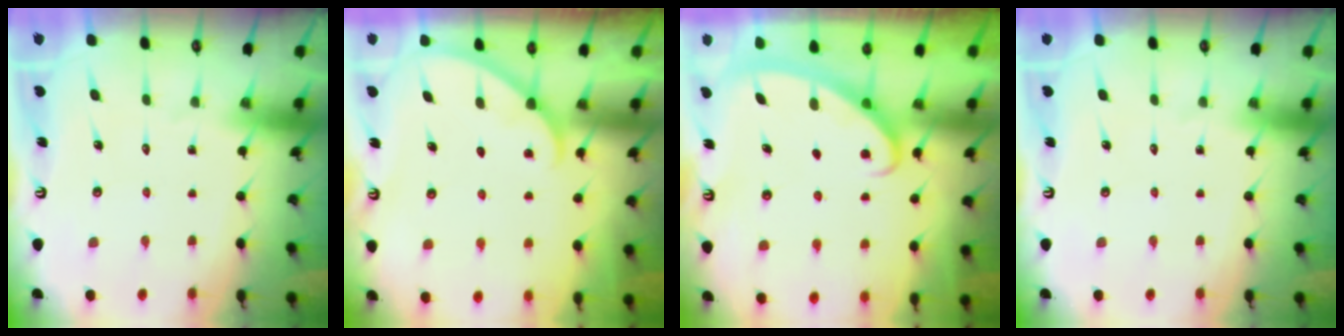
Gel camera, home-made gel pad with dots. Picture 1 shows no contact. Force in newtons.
{"total": 2.0, "press": 2.0, "slide": 0.3}
{"total": 3.0, "press": 2.9, "slide": 0.4}
{"total": 0.0}